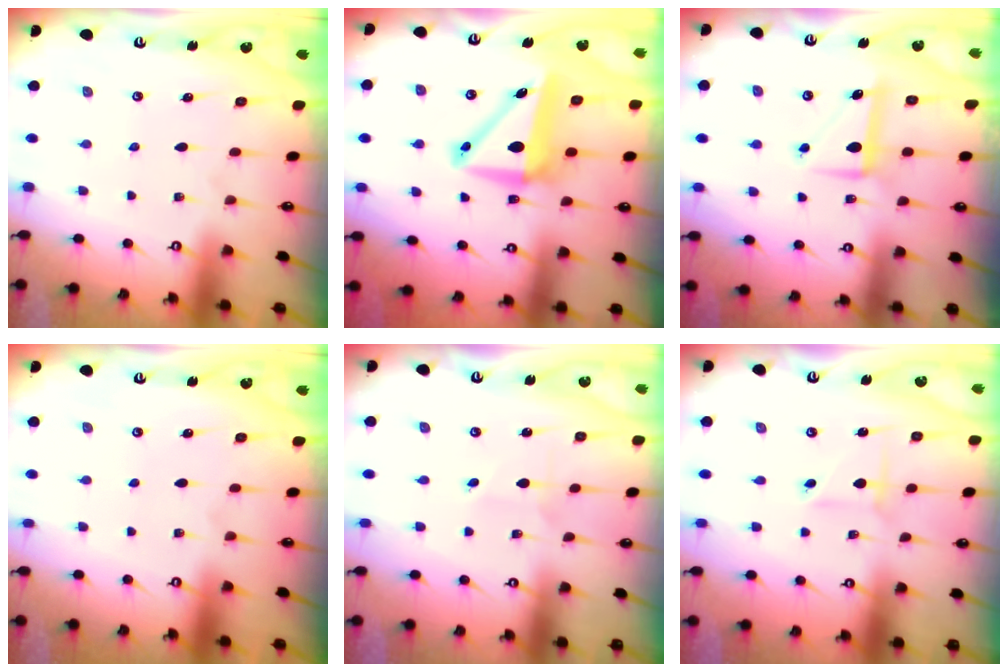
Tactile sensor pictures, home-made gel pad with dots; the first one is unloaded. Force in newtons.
{"total": 8.1, "press": 7.9, "slide": 1.8}
{"total": 6.7, "press": 6.7, "slide": 0.3}
{"total": 0.0}
{"total": 1.9, "press": 1.9, "slide": 0.1}
{"total": 2.9, "press": 2.9, "slide": 0.2}